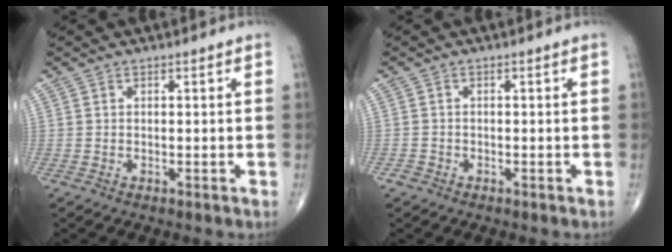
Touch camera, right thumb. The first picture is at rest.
{"total": 1.0, "force": [-0.7, 0.7, 0.1], "torque": [0.004, 0.004, -0.016]}